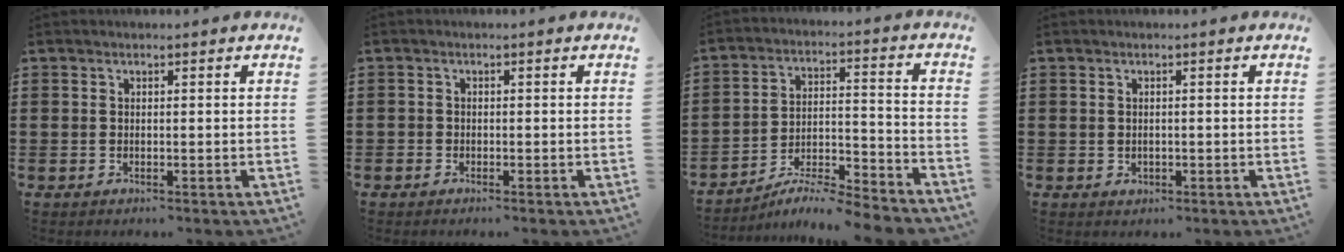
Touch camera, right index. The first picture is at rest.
{"total": 0.8, "force": [-0.6, 0.4, 0.0], "torque": [-0.002, 0.001, -0.014]}
{"total": 6.3, "force": [-6.1, -0.4, 1.6], "torque": [-0.021, -0.003, -0.120]}
{"total": 0.9, "force": [0.0, 0.7, 0.5], "torque": [-0.011, 0.006, -0.001]}